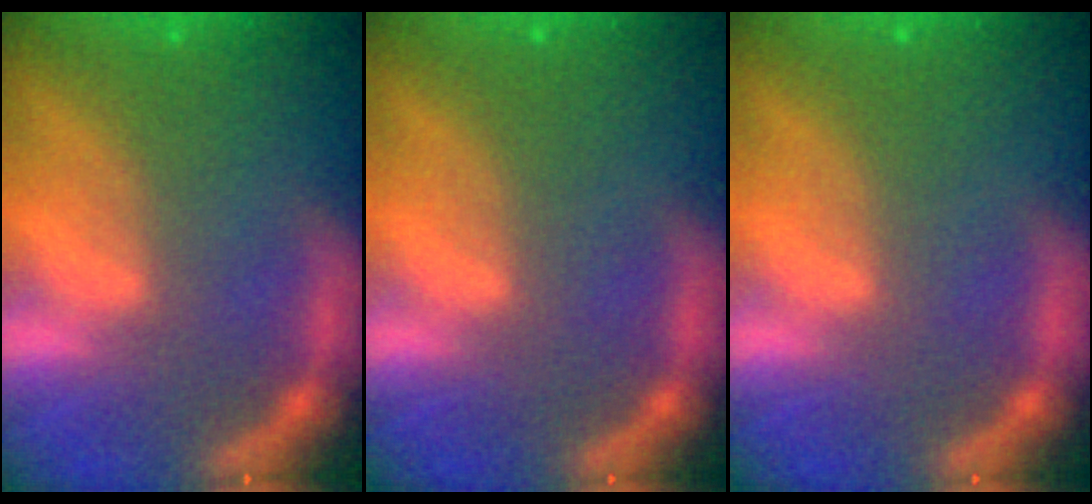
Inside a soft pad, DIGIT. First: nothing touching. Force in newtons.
{"total": 0.0}
{"total": 0.0}